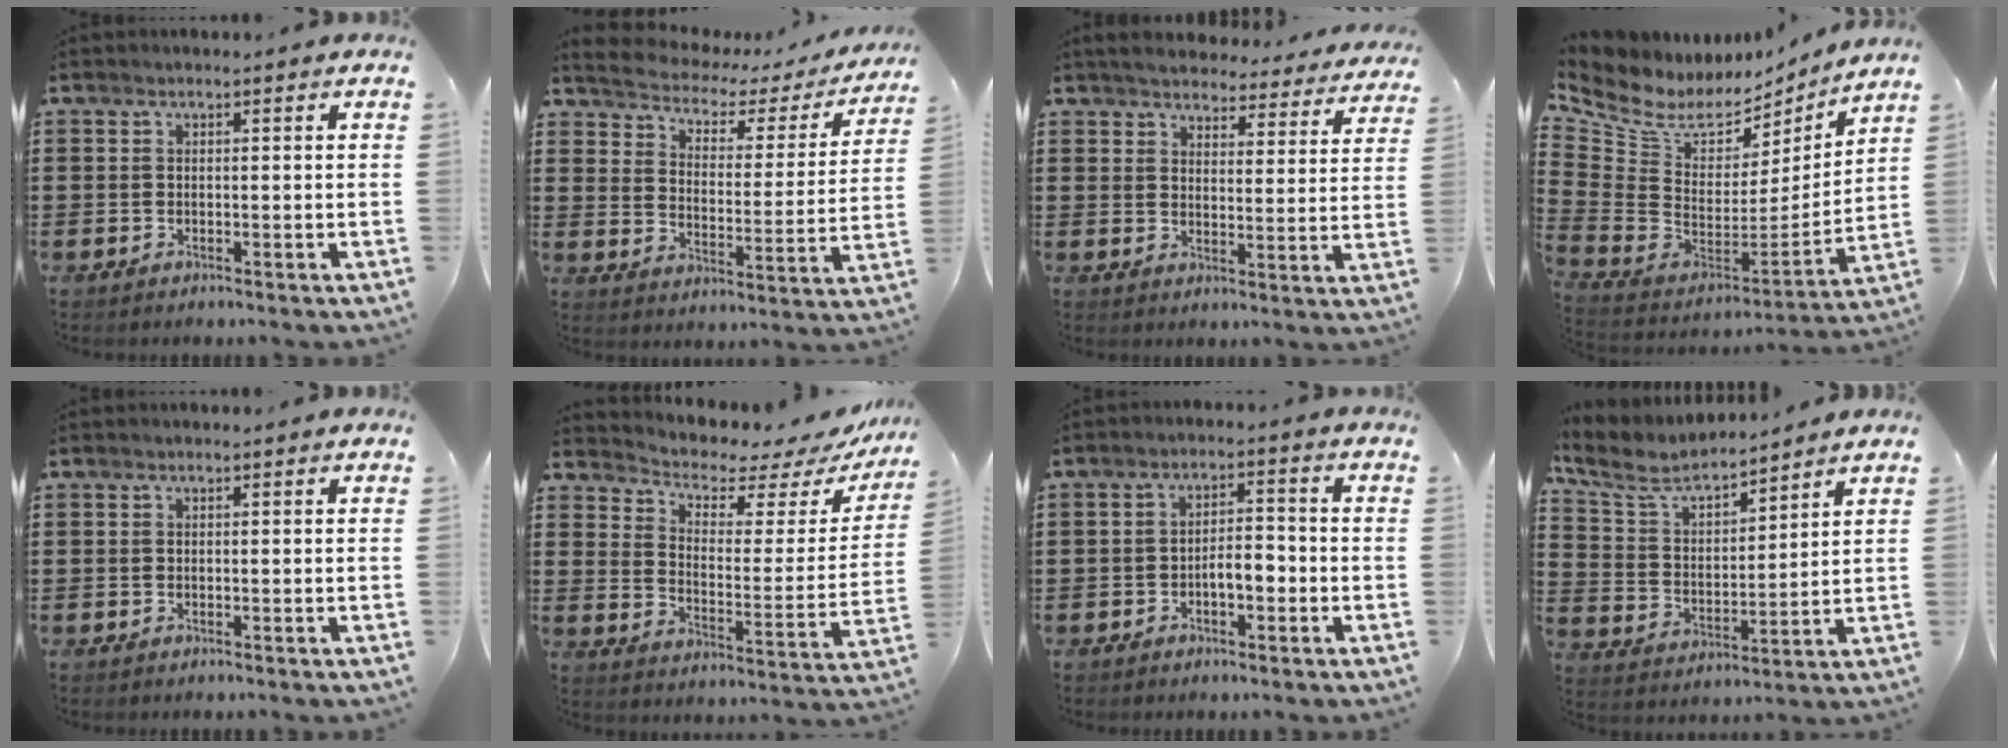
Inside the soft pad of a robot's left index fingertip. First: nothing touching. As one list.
[{"total": 2.8, "force": [2.3, 1.3, 0.8], "torque": [-0.035, -0.018, 0.029]}, {"total": 4.3, "force": [4.2, 0.3, 0.5], "torque": [-0.032, -0.027, 0.071]}, {"total": 6.3, "force": [4.5, 3.9, 2.0], "torque": [-0.077, -0.043, 0.078]}, {"total": 0.0}, {"total": 3.4, "force": [2.9, 1.3, 1.2], "torque": [-0.045, -0.027, 0.042]}, {"total": 3.9, "force": [-1.7, 1.6, 3.1], "torque": [-0.056, 0.009, -0.033]}, {"total": 6.2, "force": [5.5, 1.5, 2.4], "torque": [-0.076, -0.033, 0.090]}]